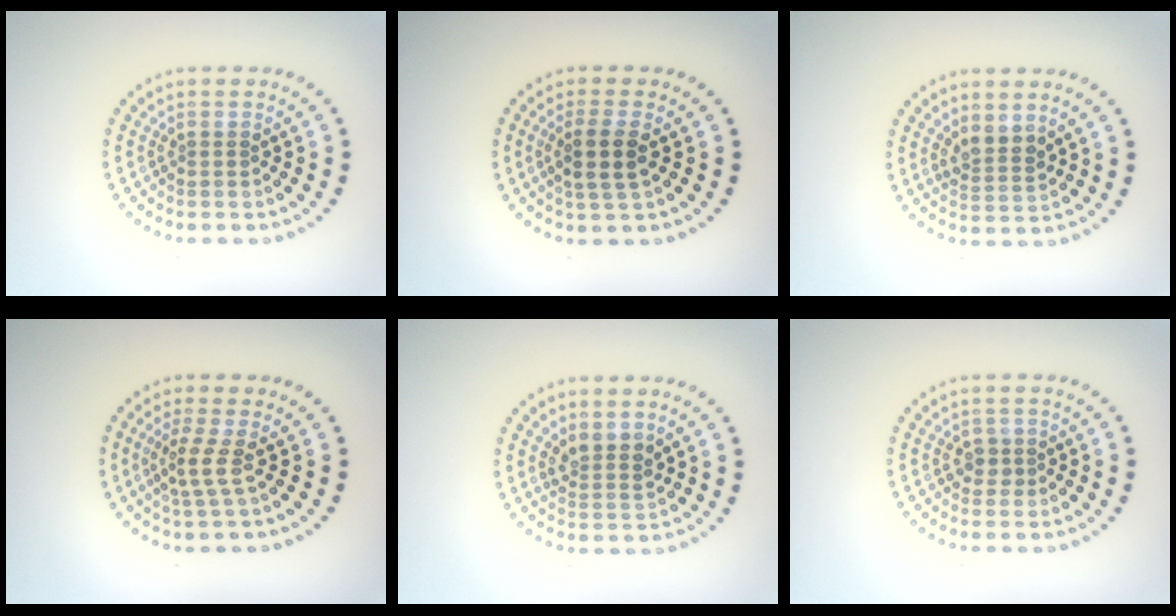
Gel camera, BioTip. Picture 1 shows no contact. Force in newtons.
{"total": 2.8, "press": 2.5, "slide": 1.3}
{"total": 2.3, "press": 1.9, "slide": 1.3}
{"total": 2.1, "press": 1.4, "slide": 1.5}
{"total": 2.2, "press": 1.8, "slide": 1.3}
{"total": 1.4, "press": 1.2, "slide": 0.7}